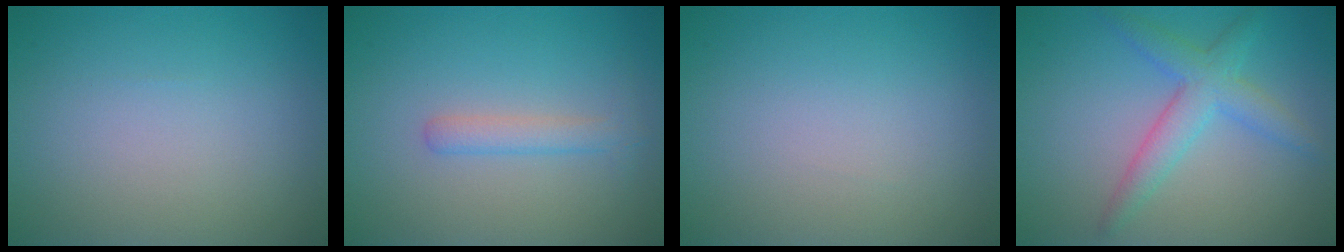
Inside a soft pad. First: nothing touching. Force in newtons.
{"total": 1.8, "press": 1.8, "slide": 0.1}
{"total": 0.0}
{"total": 3.7, "press": 3.7, "slide": 0.1}